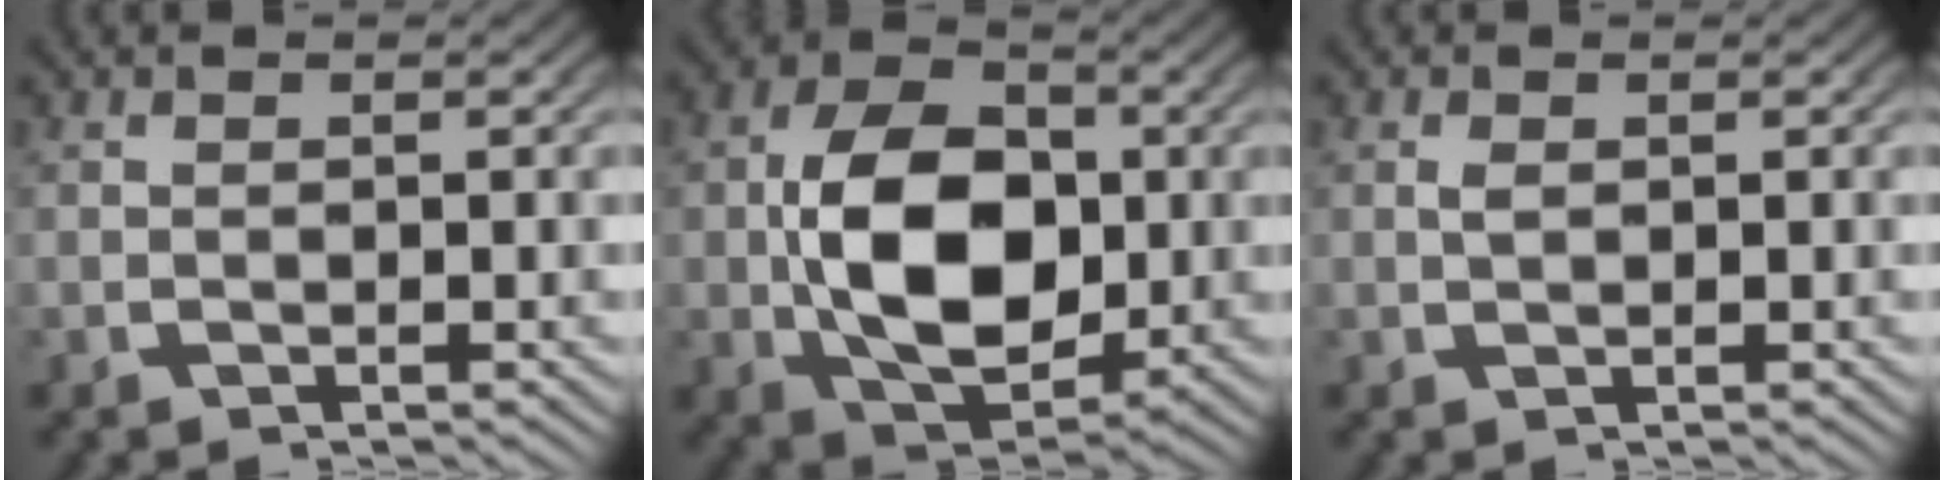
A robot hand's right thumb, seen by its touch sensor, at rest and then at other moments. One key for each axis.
{"total": 12.2, "fx": -0.7, "fy": 8.1, "fz": 9.1, "tx": -0.186, "ty": -0.041, "tz": 0.003}
{"total": 0.6, "fx": 0.3, "fy": 0.2, "fz": 0.4, "tx": -0.012, "ty": -0.004, "tz": 0.009}